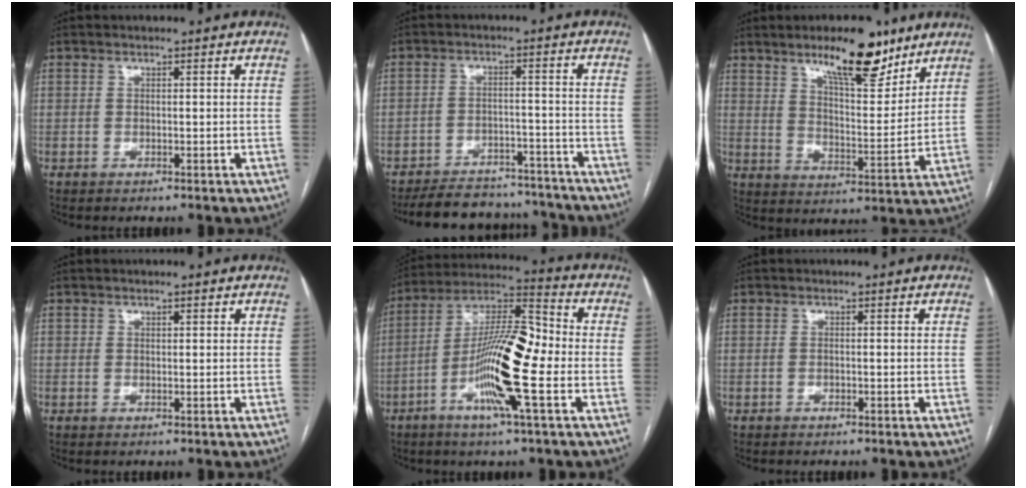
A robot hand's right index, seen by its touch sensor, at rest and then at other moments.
{"total": 14.4, "force": [-13.3, 4.7, 3.0], "torque": [-0.044, 0.017, -0.175]}
{"total": 12.9, "force": [9.2, 3.3, 8.5], "torque": [-0.127, -0.009, 0.147]}
{"total": 0.8, "force": [0.5, 0.3, 0.5], "torque": [-0.011, 0.003, 0.008]}
{"total": 15.1, "force": [-3.7, 1.6, 14.5], "torque": [-0.270, 0.006, -0.073]}
{"total": 0.0}